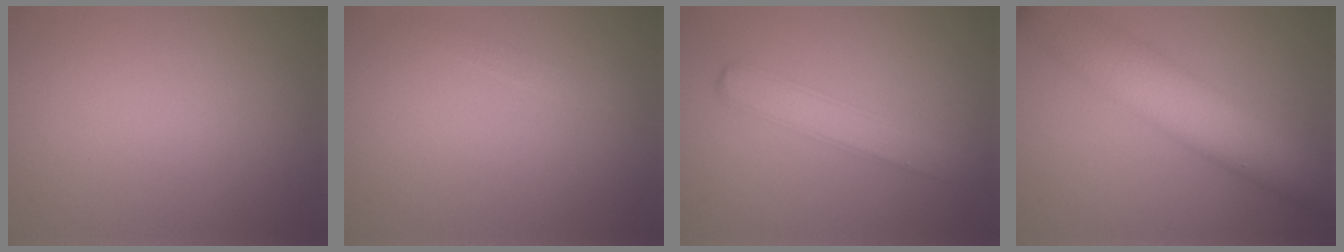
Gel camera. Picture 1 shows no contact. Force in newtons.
{"total": 0.8, "press": 0.8, "slide": 0.0}
{"total": 2.9, "press": 2.9, "slide": 0.0}
{"total": 8.4, "press": 8.4, "slide": 0.4}